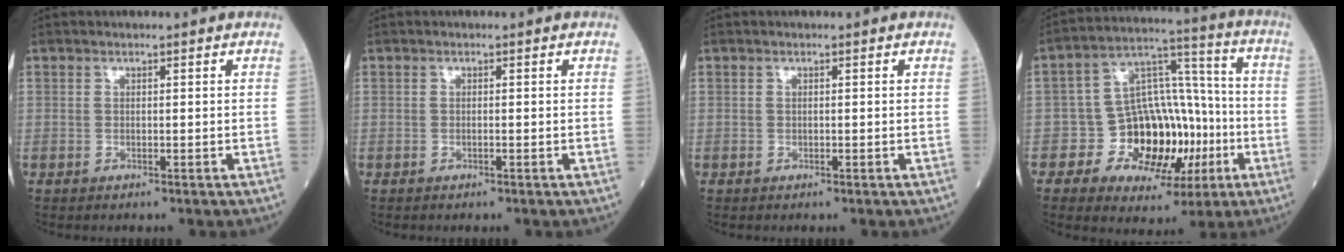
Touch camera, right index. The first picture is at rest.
{"total": 0.0}
{"total": 0.0}
{"total": 14.1, "force": [-3.8, 9.6, 9.6], "torque": [-0.147, 0.034, -0.049]}